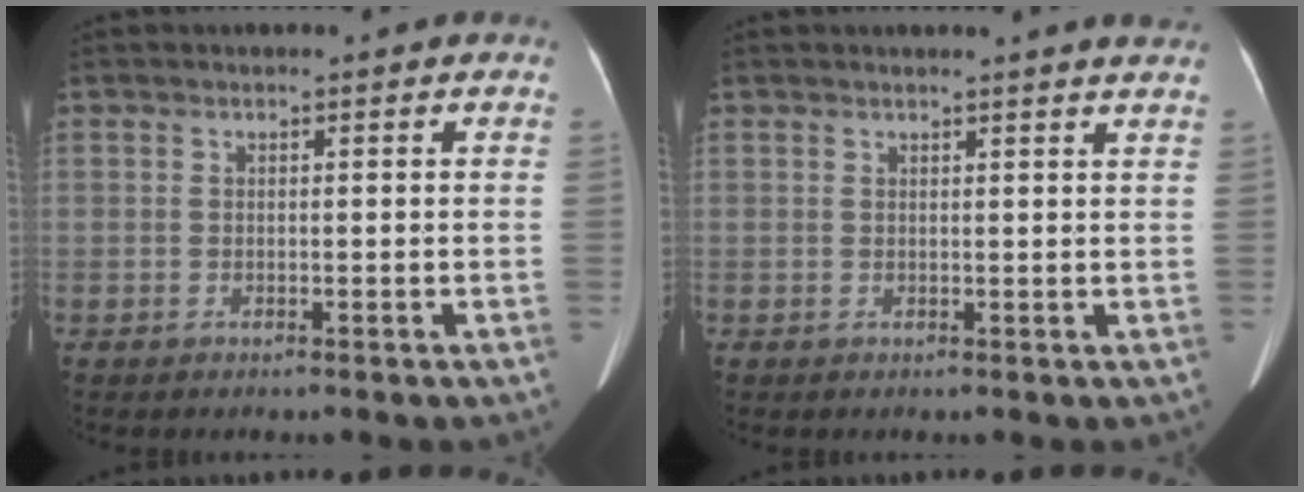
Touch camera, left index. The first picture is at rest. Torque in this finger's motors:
{"motor_torque": [0.40, -0.72, 0.15, 0.06]}